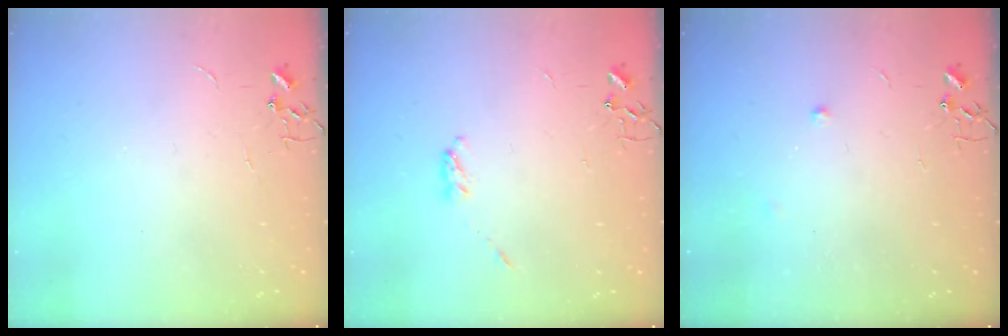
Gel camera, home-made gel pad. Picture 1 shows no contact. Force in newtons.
{"total": 3.2, "press": 3.1, "slide": 0.5}
{"total": 4.6, "press": 4.4, "slide": 1.1}